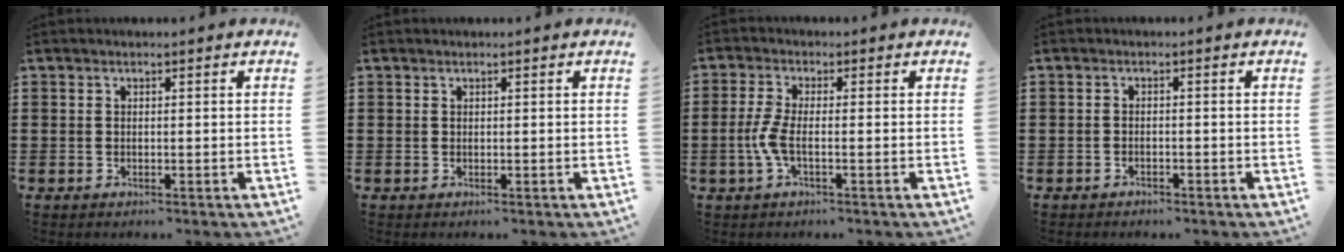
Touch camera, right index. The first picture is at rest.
{"total": 0.0}
{"total": 4.1, "force": [-1.0, 1.3, 3.7], "torque": [-0.094, -0.007, -0.027]}
{"total": 1.0, "force": [-1.0, 0.4, 0.0], "torque": [-0.005, 0.001, -0.021]}